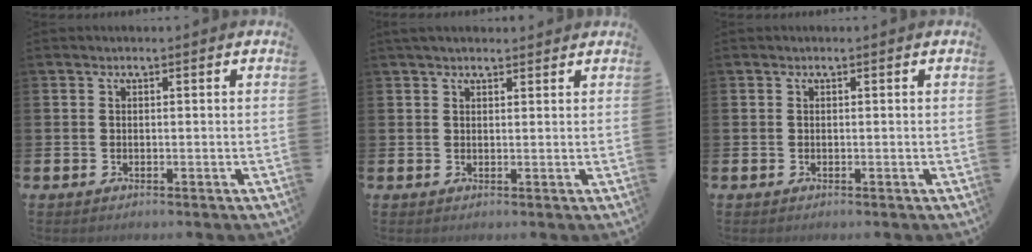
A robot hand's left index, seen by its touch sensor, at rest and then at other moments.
{"total": 2.1, "force": [1.9, 0.7, 0.6], "torque": [-0.005, 0.000, 0.032]}
{"total": 0.0}